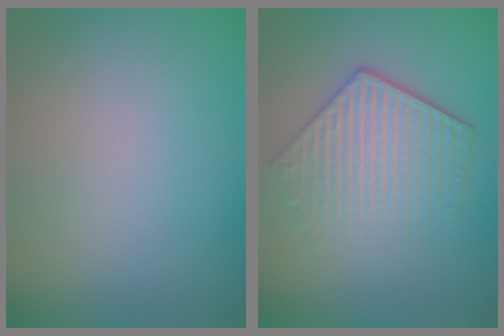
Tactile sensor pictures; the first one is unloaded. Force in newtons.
{"total": 5.3, "press": 4.1, "slide": 3.3}